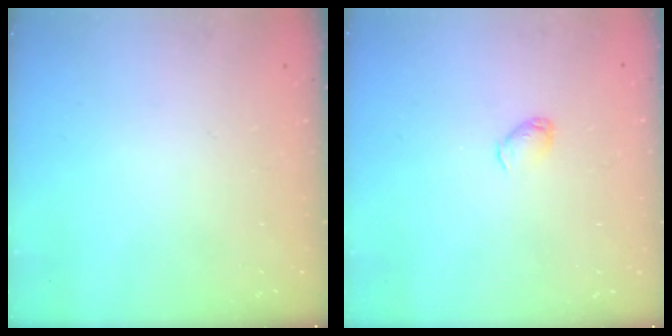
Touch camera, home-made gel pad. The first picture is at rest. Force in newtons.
{"total": 3.0, "press": 2.9, "slide": 0.7}